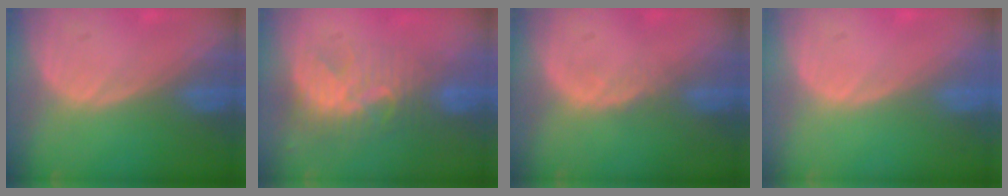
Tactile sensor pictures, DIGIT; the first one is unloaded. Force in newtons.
{"total": 8.9, "press": 7.6, "slide": 4.6}
{"total": 1.1, "press": 1.1, "slide": 0.2}
{"total": 0.0}